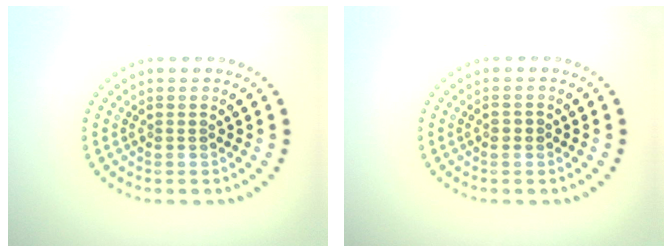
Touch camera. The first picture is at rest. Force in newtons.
{"total": 1.0, "press": 1.0, "slide": 0.1}